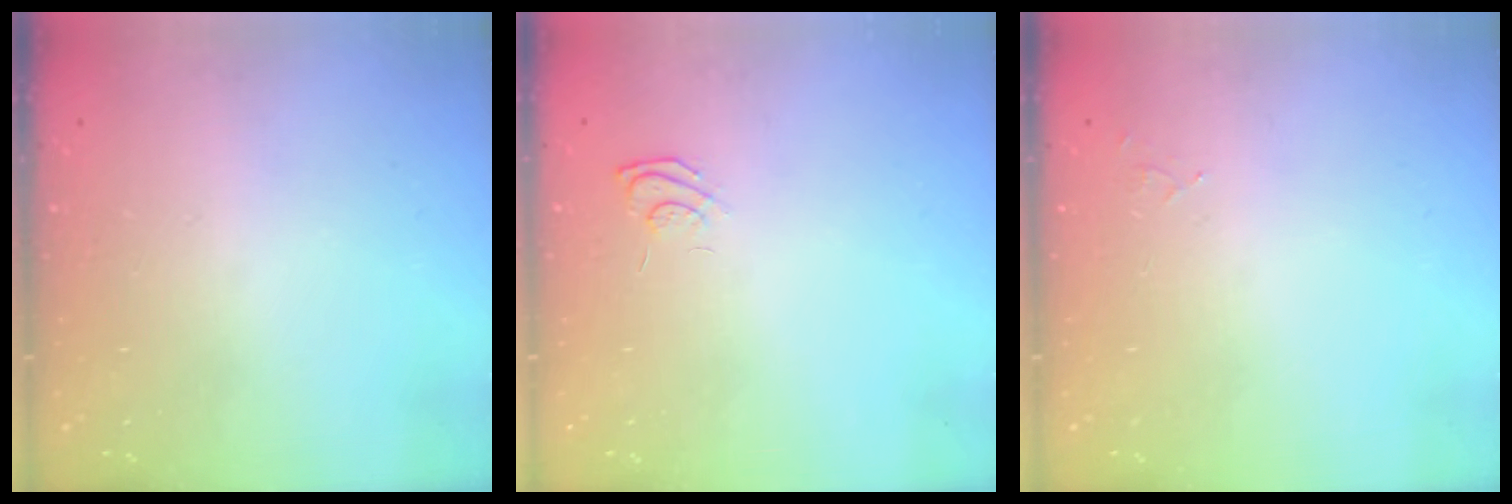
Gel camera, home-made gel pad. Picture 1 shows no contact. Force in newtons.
{"total": 6.1, "press": 5.9, "slide": 1.4}
{"total": 5.2, "press": 5.2, "slide": 0.4}